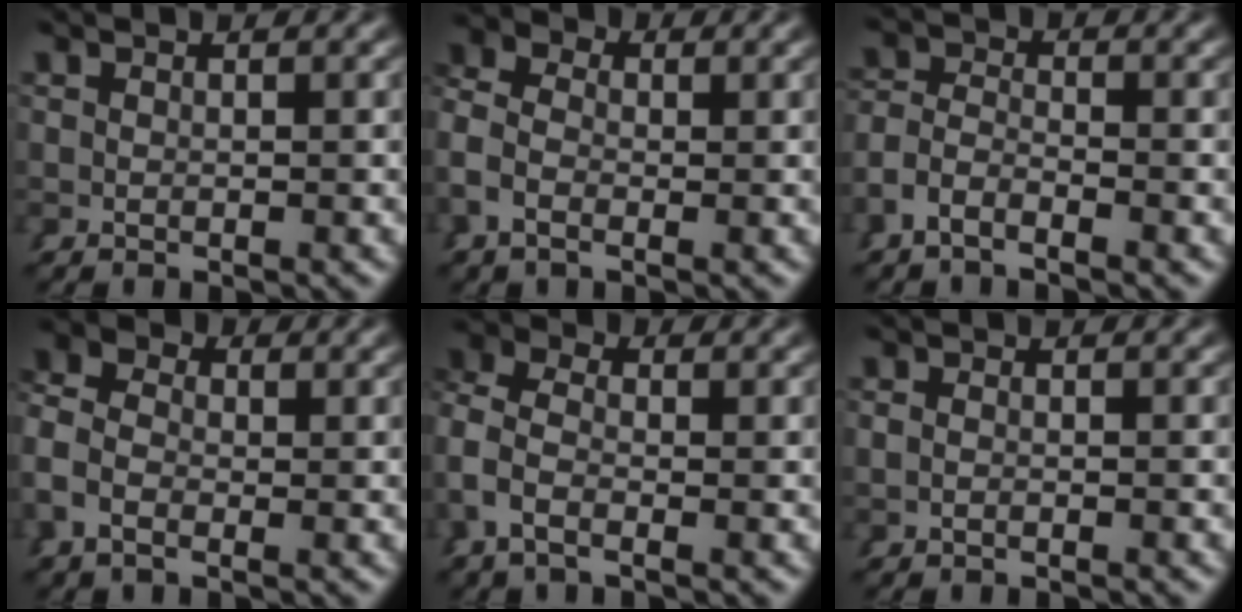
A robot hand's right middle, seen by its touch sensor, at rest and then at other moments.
{"total": 3.9, "force": [-0.4, 3.0, 2.5], "torque": [-0.056, -0.008, -0.014]}
{"total": 2.5, "force": [-1.9, 1.0, 1.1], "torque": [-0.030, -0.012, -0.033]}
{"total": 4.4, "force": [-0.2, 3.4, 2.8], "torque": [-0.060, -0.007, -0.012]}
{"total": 4.7, "force": [-0.4, 3.5, 3.0], "torque": [-0.087, -0.011, -0.013]}
{"total": 0.6, "force": [-0.3, 0.2, 0.5], "torque": [-0.010, 0.001, -0.006]}